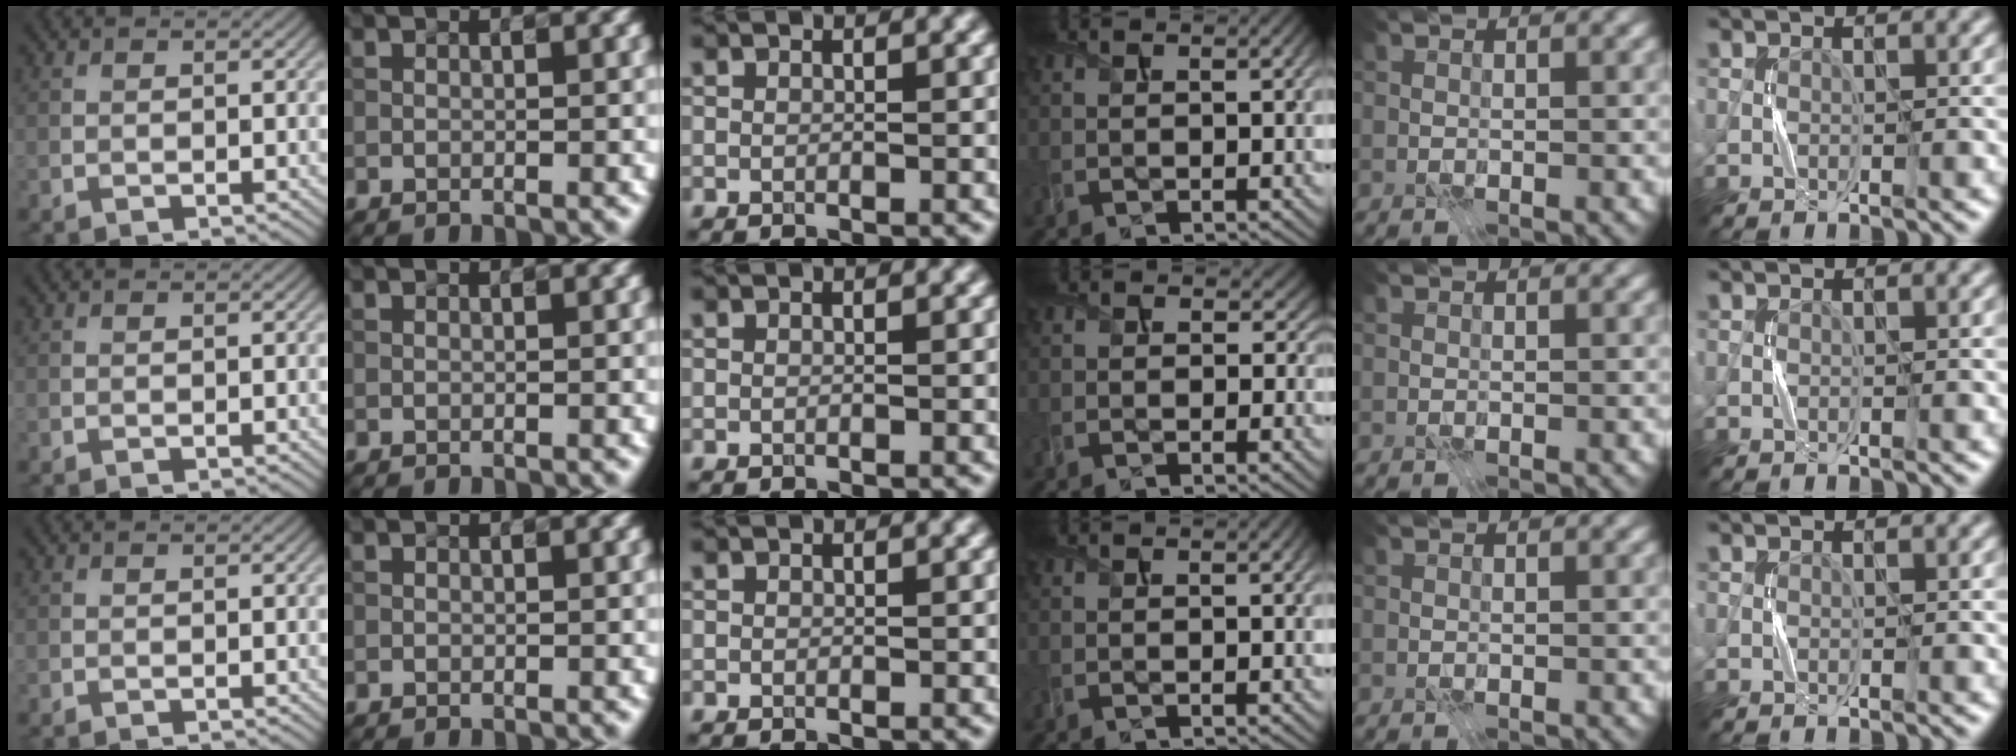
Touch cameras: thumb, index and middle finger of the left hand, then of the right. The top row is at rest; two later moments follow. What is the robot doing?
{"motion": "press", "object": "syringe"}